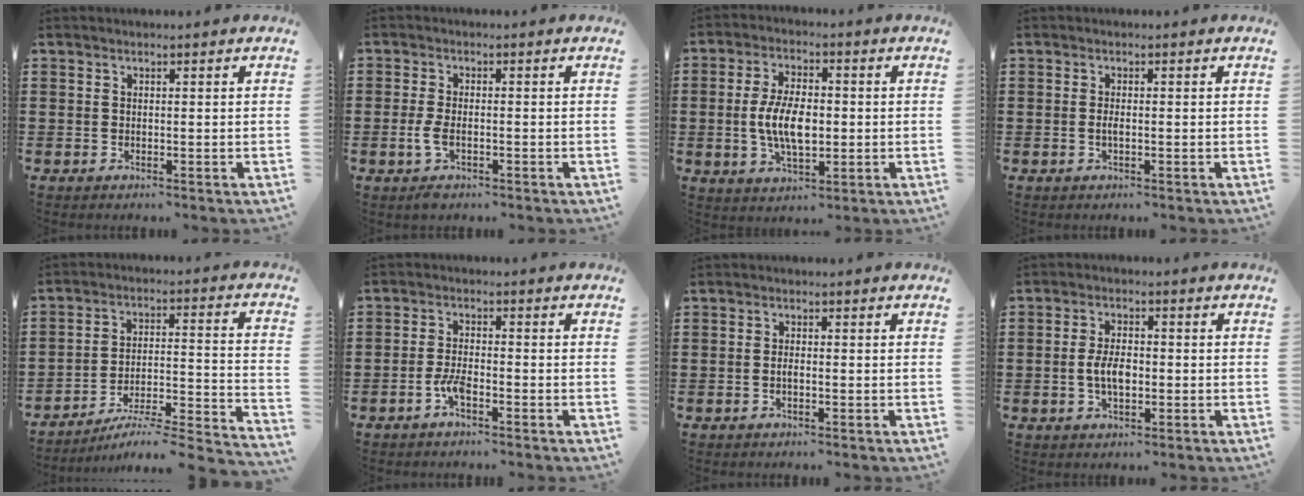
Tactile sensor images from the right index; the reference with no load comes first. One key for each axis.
{"total": 3.0, "fx": -1.0, "fy": 1.1, "fz": 2.6, "tx": -0.064, "ty": -0.007, "tz": -0.020}
{"total": 7.8, "fx": -0.6, "fy": 3.8, "fz": 6.8, "tx": -0.149, "ty": 0.000, "tz": -0.017}
{"total": 1.1, "fx": -0.2, "fy": 0.3, "fz": 1.1, "tx": -0.020, "ty": 0.000, "tz": -0.004}
{"total": 4.4, "fx": -3.6, "fy": 0.0, "fz": 2.5, "tx": -0.047, "ty": -0.022, "tz": -0.076}
{"total": 2.9, "fx": -1.5, "fy": 0.6, "fz": 2.4, "tx": -0.059, "ty": -0.006, "tz": -0.031}
{"total": 1.2, "fx": -0.3, "fy": 0.4, "fz": 1.1, "tx": -0.022, "ty": -0.001, "tz": -0.006}
{"total": 4.6, "fx": -0.6, "fy": 2.1, "fz": 4.0, "tx": -0.090, "ty": -0.002, "tz": -0.015}